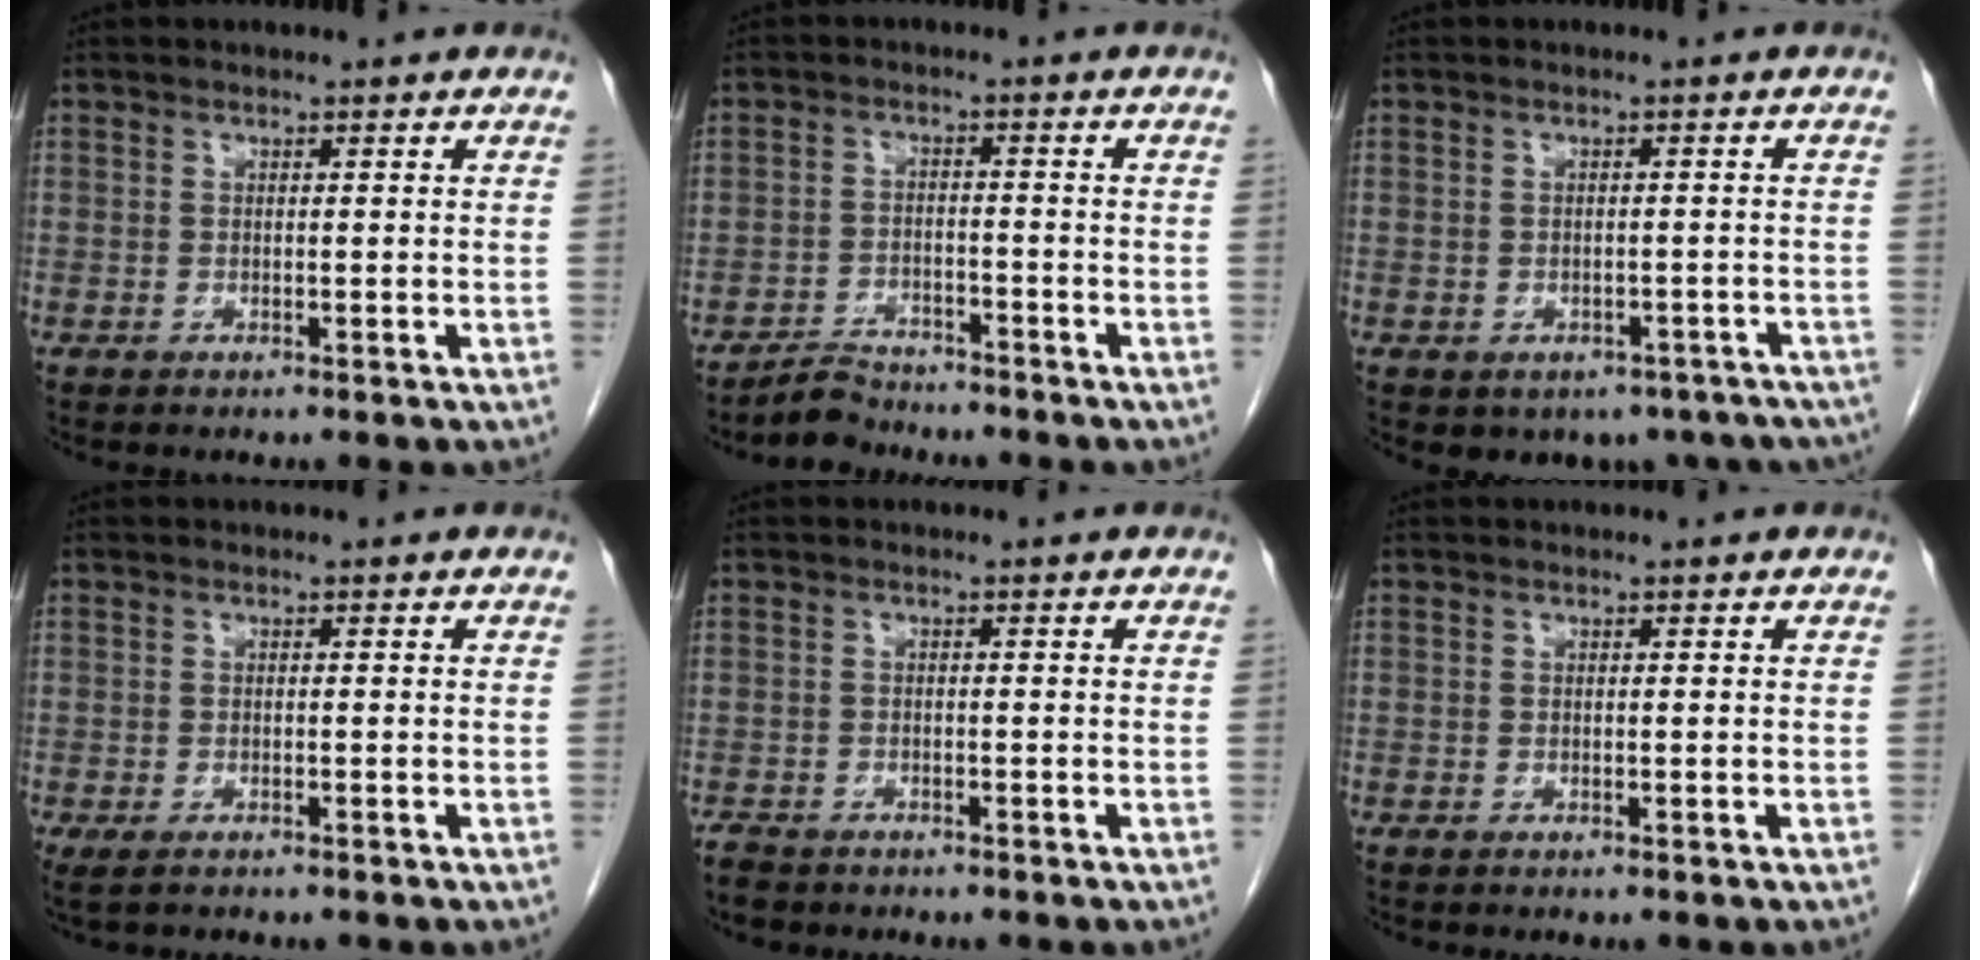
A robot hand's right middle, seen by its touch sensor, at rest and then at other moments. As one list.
[{"total": 3.7, "force": [-3.6, 1.0, -0.1], "torque": [-0.001, -0.004, -0.063]}, {"total": 9.7, "force": [-6.8, 6.1, 3.1], "torque": [-0.029, 0.001, -0.072]}, {"total": 2.5, "force": [-1.9, 1.0, 1.4], "torque": [-0.026, -0.006, -0.026]}, {"total": 3.0, "force": [-2.5, 1.3, 0.8], "torque": [-0.019, -0.002, -0.040]}, {"total": 0.0}]